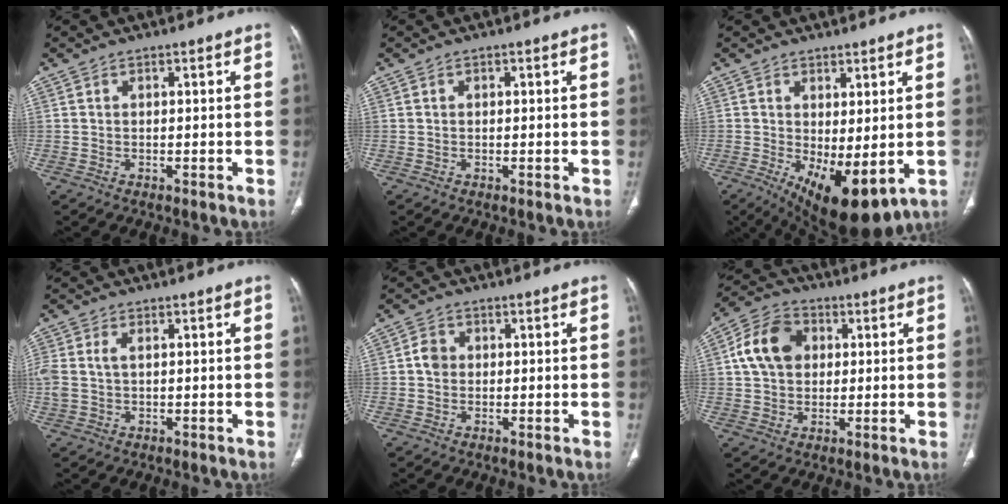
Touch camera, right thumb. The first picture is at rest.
{"total": 0.0}
{"total": 11.6, "force": [-1.9, 4.8, 10.4], "torque": [-0.154, -0.019, -0.008]}
{"total": 3.2, "force": [0.3, 2.2, 2.2], "torque": [-0.072, 0.011, 0.009]}
{"total": 2.8, "force": [0.0, 2.4, 1.4], "torque": [-0.016, 0.006, -0.006]}
{"total": 10.8, "force": [2.2, 8.2, 6.6], "torque": [-0.109, 0.014, 0.030]}